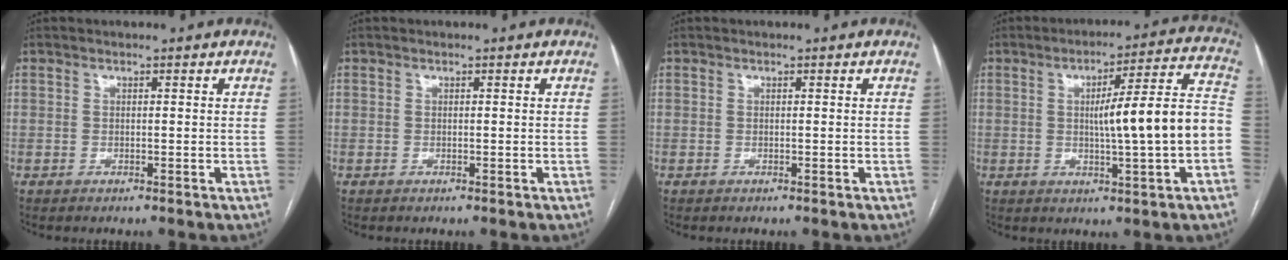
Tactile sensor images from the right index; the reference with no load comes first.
{"total": 0.0}
{"total": 0.0}
{"total": 13.7, "force": [-1.4, 0.2, 13.6], "torque": [-0.189, 0.024, -0.020]}